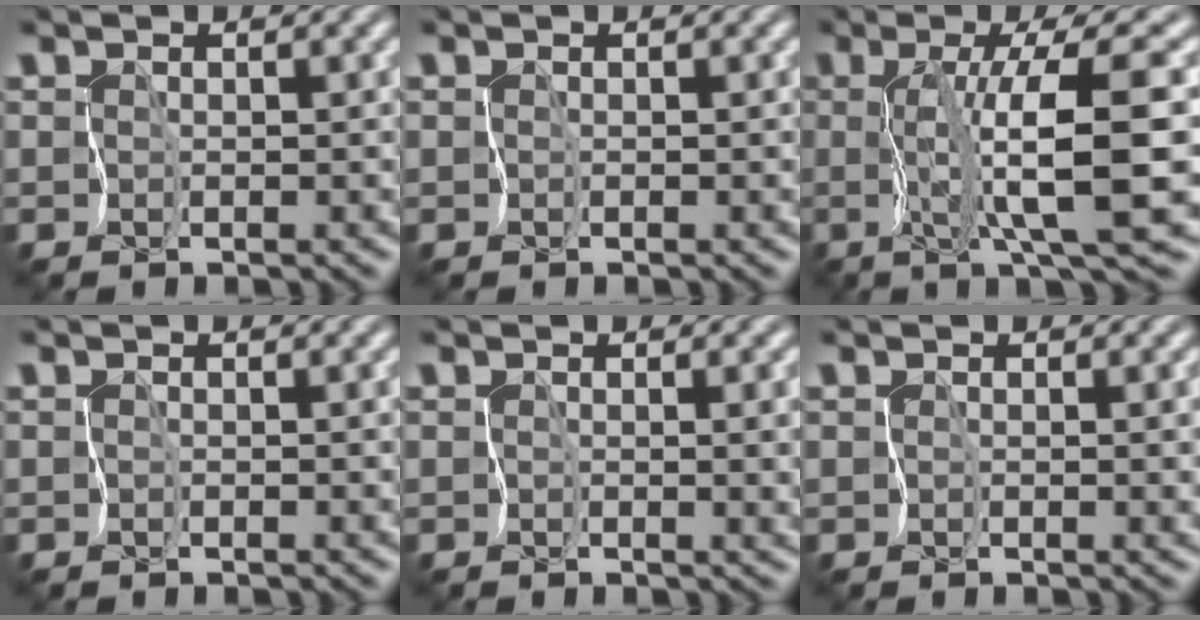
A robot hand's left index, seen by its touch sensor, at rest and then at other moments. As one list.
[{"total": 0.0}, {"total": 8.4, "force": [-0.4, 1.1, 8.3], "torque": [-0.115, 0.001, -0.009]}, {"total": 0.7, "force": [-0.1, 0.3, 0.6], "torque": [-0.007, -0.002, -0.003]}, {"total": 4.8, "force": [0.4, 2.3, 4.2], "torque": [-0.043, -0.012, 0.016]}, {"total": 3.0, "force": [0.3, 1.4, 2.6], "torque": [-0.035, -0.008, 0.012]}]